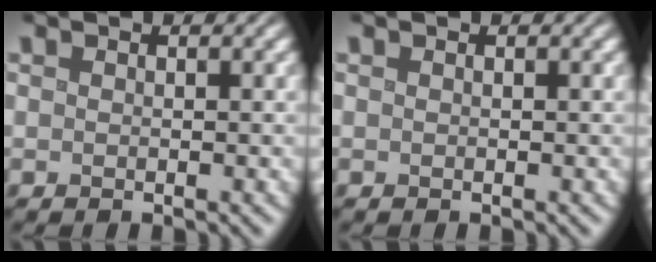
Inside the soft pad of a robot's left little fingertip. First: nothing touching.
{"total": 0.0}